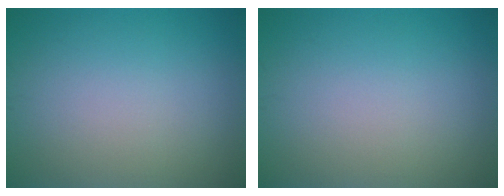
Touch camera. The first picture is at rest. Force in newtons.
{"total": 0.0}